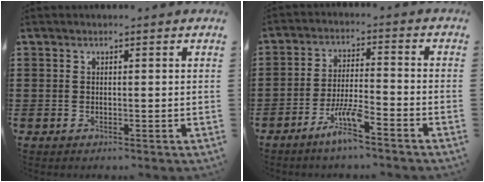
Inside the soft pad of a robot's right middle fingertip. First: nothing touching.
{"total": 5.9, "force": [-4.2, 0.5, 4.2], "torque": [-0.089, -0.007, -0.079]}